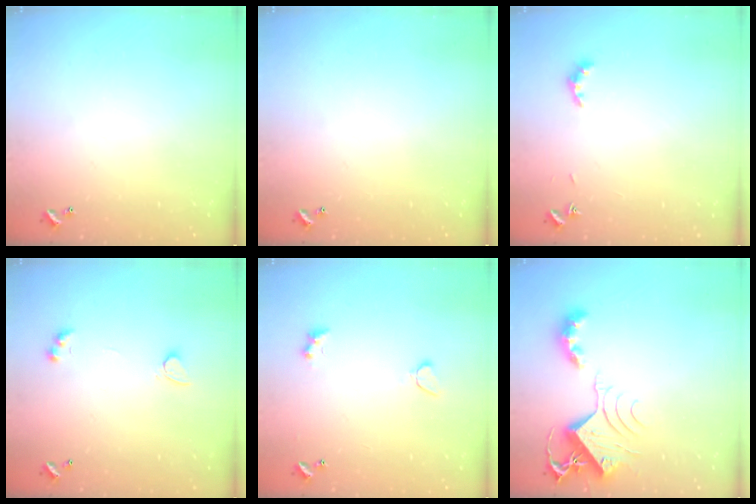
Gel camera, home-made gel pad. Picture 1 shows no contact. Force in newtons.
{"total": 0.0}
{"total": 3.5, "press": 3.4, "slide": 1.0}
{"total": 2.9, "press": 2.6, "slide": 1.3}
{"total": 3.5, "press": 3.3, "slide": 0.9}
{"total": 9.5, "press": 9.3, "slide": 1.6}